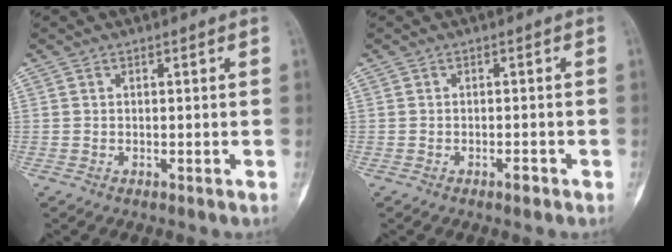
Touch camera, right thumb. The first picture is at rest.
{"total": 1.3, "force": [-0.9, 0.4, 0.9], "torque": [-0.015, 0.004, -0.015]}